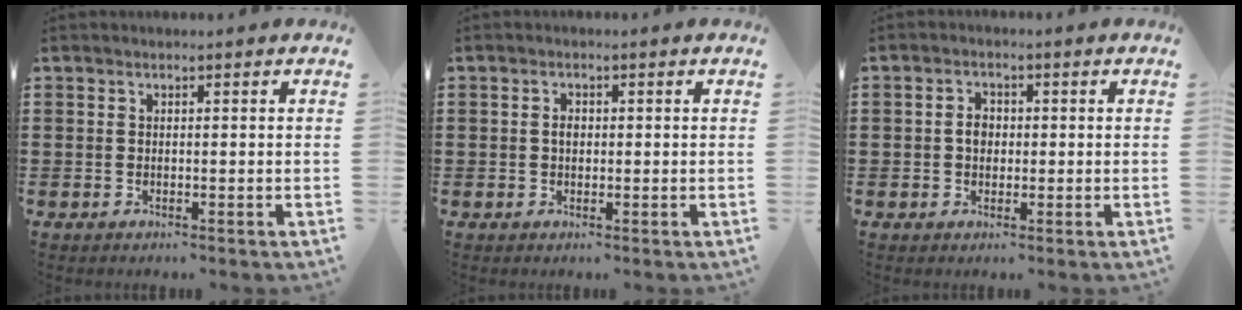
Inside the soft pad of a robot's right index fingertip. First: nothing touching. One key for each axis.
{"total": 1.6, "fx": 0.1, "fy": 1.0, "fz": 1.2, "tx": -0.026, "ty": 0.006, "tz": 0.000}
{"total": 2.5, "fx": -0.1, "fy": 1.9, "fz": 1.7, "tx": -0.035, "ty": 0.006, "tz": -0.003}